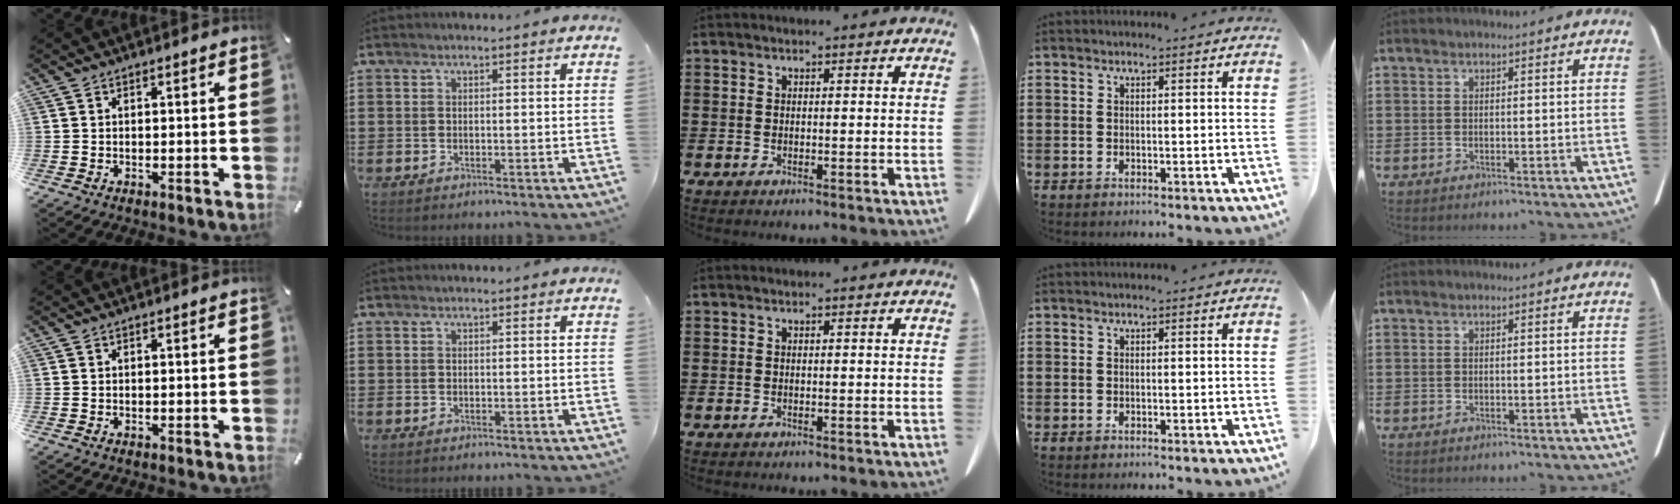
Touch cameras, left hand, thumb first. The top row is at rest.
{}